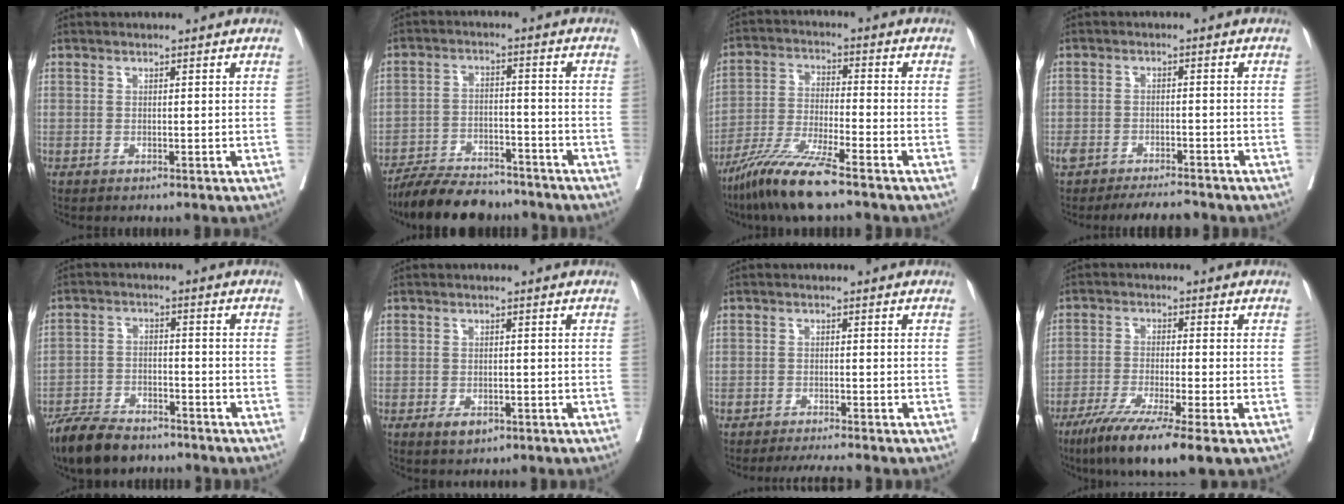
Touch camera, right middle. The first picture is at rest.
{"total": 12.5, "force": [-11.2, 3.4, 4.3], "torque": [-0.062, 0.004, -0.178]}
{"total": 10.1, "force": [-7.5, 0.0, 6.7], "torque": [-0.137, -0.032, -0.146]}
{"total": 6.7, "force": [-6.1, 1.3, 2.4], "torque": [-0.038, -0.005, -0.094]}
{"total": 9.1, "force": [-7.6, 3.3, 3.9], "torque": [-0.068, -0.015, -0.137]}
{"total": 2.6, "force": [-1.3, 1.5, 1.7], "torque": [-0.025, -0.001, -0.013]}
{"total": 3.8, "force": [-3.5, -0.4, 1.4], "torque": [-0.018, -0.010, -0.056]}
{"total": 11.1, "force": [-7.0, 0.2, 8.7], "torque": [-0.142, -0.029, -0.116]}